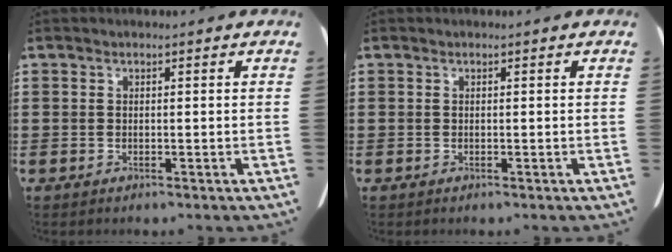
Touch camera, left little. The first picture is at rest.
{"total": 0.0}